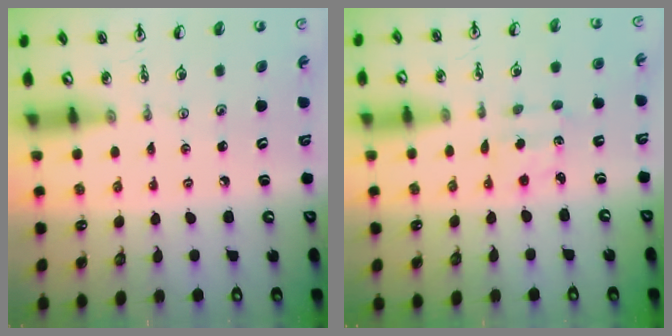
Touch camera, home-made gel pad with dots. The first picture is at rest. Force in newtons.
{"total": 1.8, "press": 1.7, "slide": 0.5}